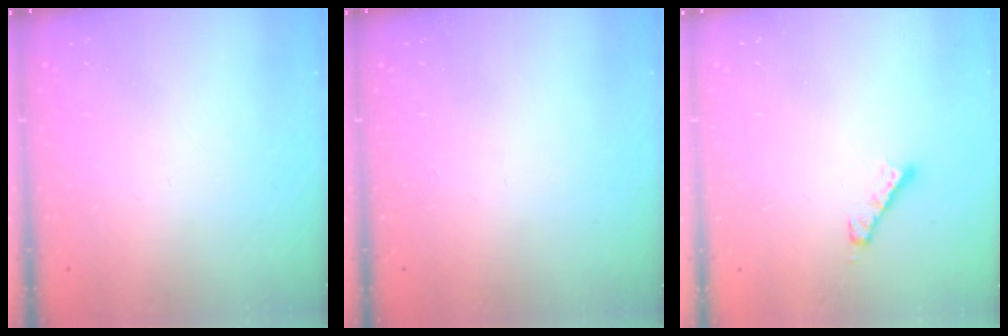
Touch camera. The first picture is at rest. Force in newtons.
{"total": 0.0}
{"total": 4.0, "press": 4.0, "slide": 0.2}